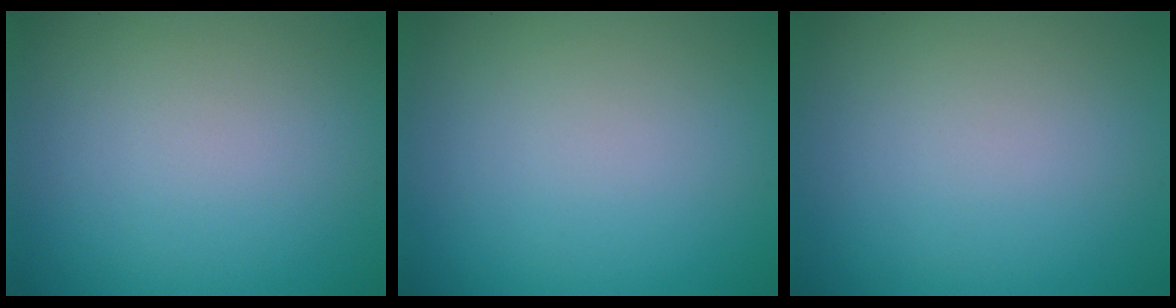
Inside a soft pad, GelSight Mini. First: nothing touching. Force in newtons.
{"total": 0.0}
{"total": 0.0}